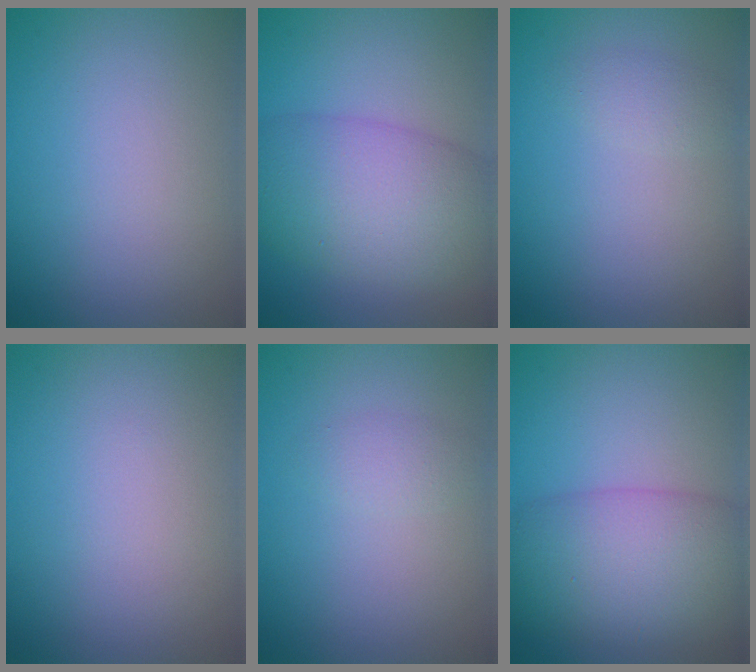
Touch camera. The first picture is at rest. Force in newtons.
{"total": 8.7, "press": 8.7, "slide": 0.5}
{"total": 1.2, "press": 1.2, "slide": 0.0}
{"total": 0.0}
{"total": 1.3, "press": 1.3, "slide": 0.1}
{"total": 8.6, "press": 8.6, "slide": 0.6}